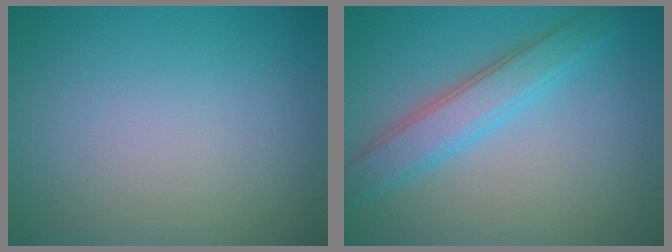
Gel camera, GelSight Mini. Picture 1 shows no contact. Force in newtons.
{"total": 3.7, "press": 3.7, "slide": 0.2}